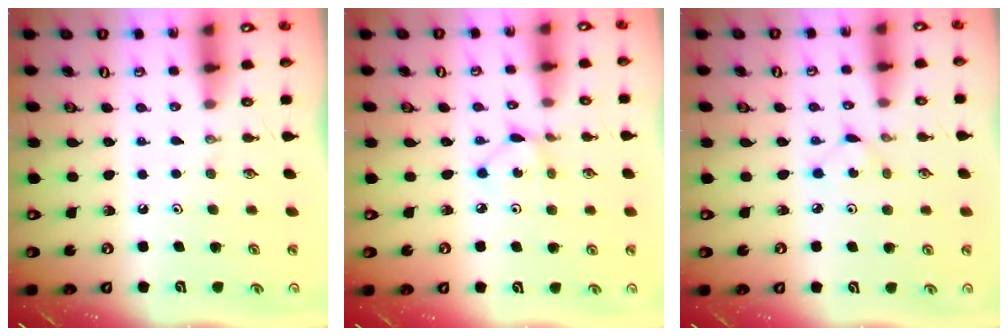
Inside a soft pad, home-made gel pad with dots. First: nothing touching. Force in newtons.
{"total": 2.8, "press": 2.7, "slide": 0.3}
{"total": 3.0, "press": 3.0, "slide": 0.3}